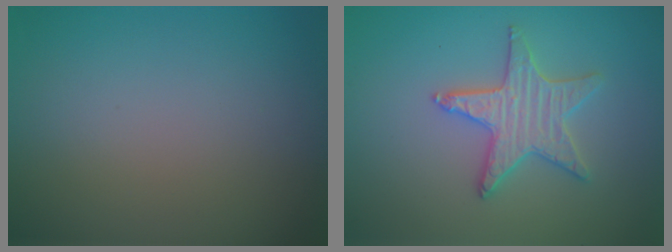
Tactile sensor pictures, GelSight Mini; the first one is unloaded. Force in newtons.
{"total": 3.3, "press": 3.3, "slide": 0.3}